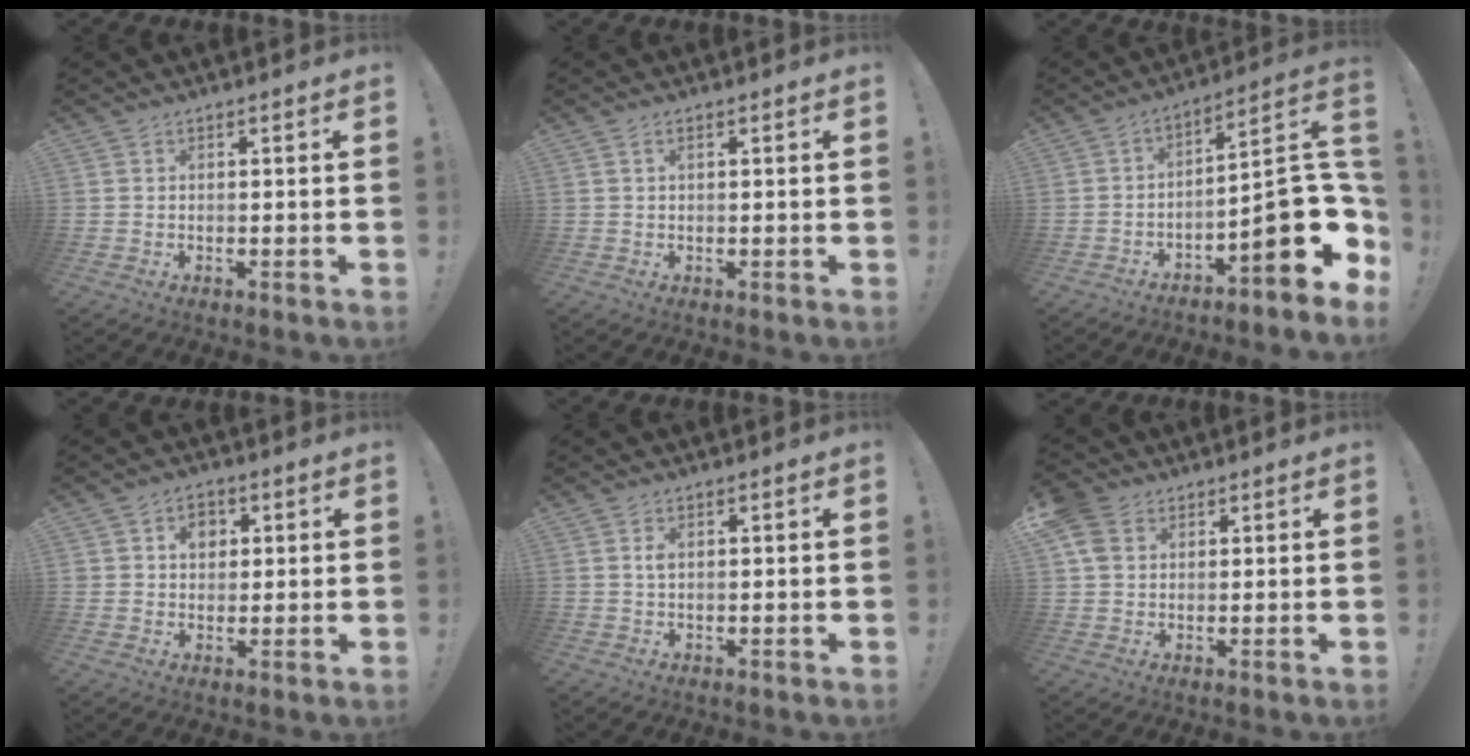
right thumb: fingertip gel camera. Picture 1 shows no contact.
{"total": 1.2, "force": [0.4, 0.4, 1.0], "torque": [-0.023, 0.003, 0.008]}
{"total": 18.3, "force": [-5.6, 6.1, 16.3], "torque": [-0.216, 0.027, -0.083]}
{"total": 7.0, "force": [2.3, 5.5, 3.7], "torque": [-0.052, 0.001, 0.039]}
{"total": 1.4, "force": [0.5, 0.6, 1.2], "torque": [-0.016, -0.001, 0.007]}
{"total": 6.9, "force": [2.9, 5.1, 3.7], "torque": [-0.067, -0.001, 0.059]}